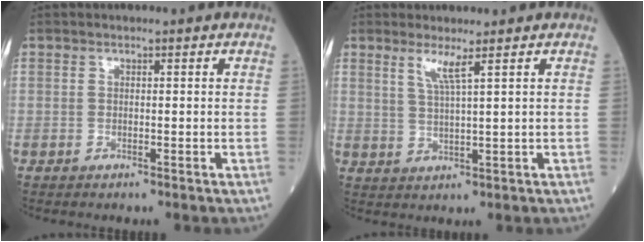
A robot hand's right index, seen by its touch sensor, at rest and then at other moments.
{"total": 3.3, "force": [2.0, -0.6, 2.6], "torque": [-0.054, -0.009, 0.042]}